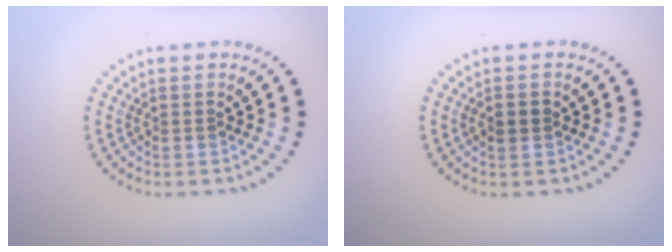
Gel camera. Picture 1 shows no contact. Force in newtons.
{"total": 1.6, "press": 1.6, "slide": 0.1}